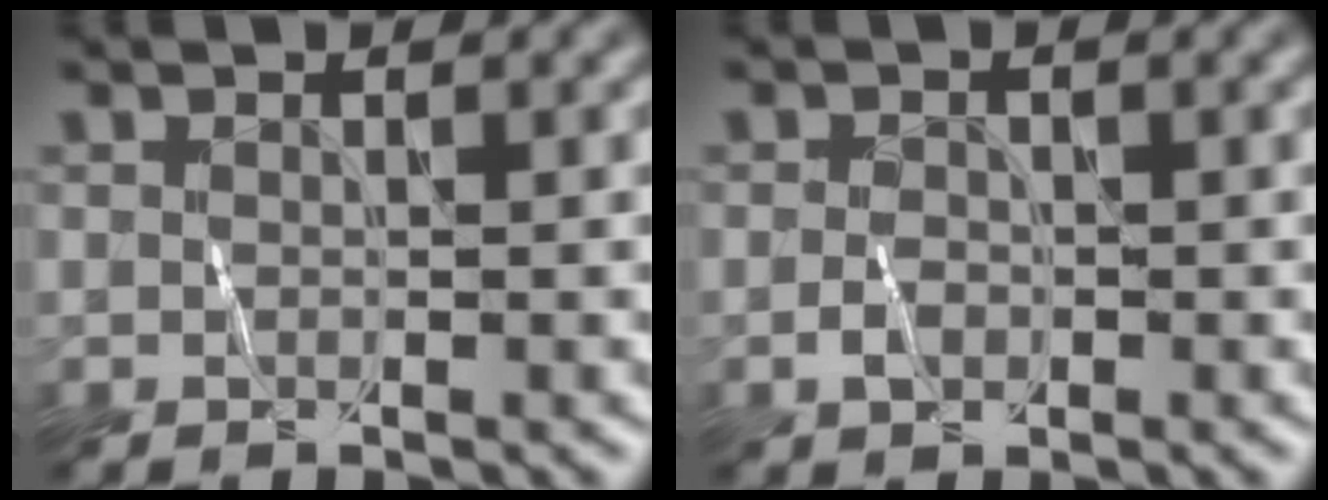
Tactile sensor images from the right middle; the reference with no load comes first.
{"total": 1.3, "force": [-0.4, 0.9, 0.8], "torque": [-0.015, 0.003, -0.010]}